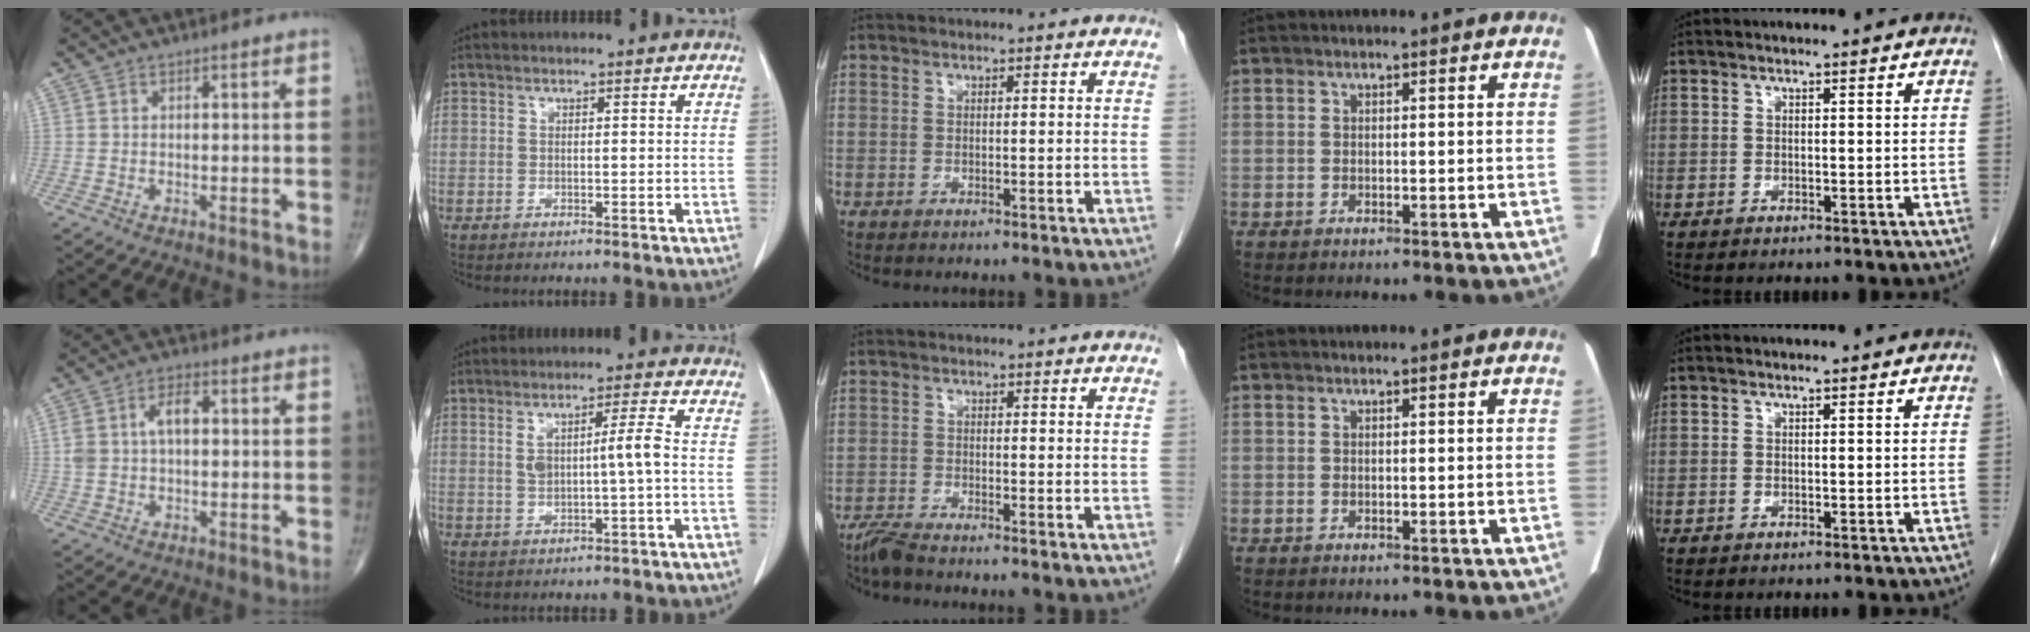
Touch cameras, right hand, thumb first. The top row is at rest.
{"thumb": {"total": 6.0, "force": [0.8, 3.4, 4.9], "torque": [-0.101, 0.020, 0.016]}, "index": {"total": 5.2, "force": [0.1, 0.1, 5.2], "torque": [-0.093, 0.007, 0.008]}, "middle": {"total": 2.4, "force": [-2.3, -0.2, 0.8], "torque": [-0.021, -0.009, -0.048]}}